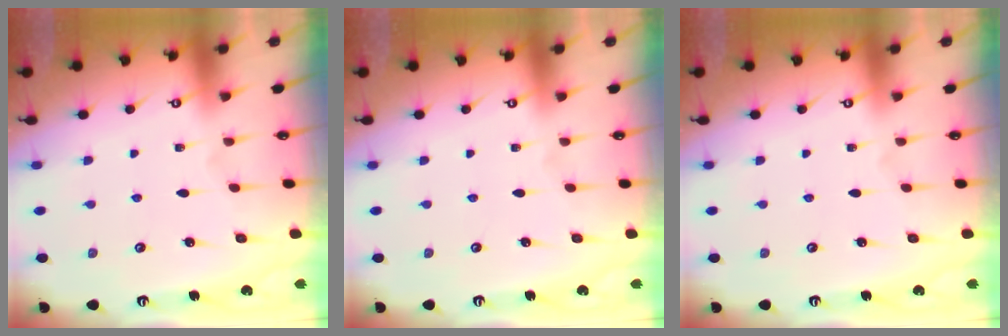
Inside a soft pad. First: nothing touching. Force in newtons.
{"total": 0.0}
{"total": 0.0}